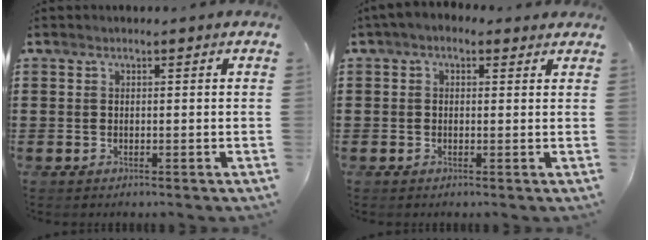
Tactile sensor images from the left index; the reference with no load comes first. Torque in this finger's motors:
{"motor_torque": [2.14, 0.00, 0.06, -0.13]}